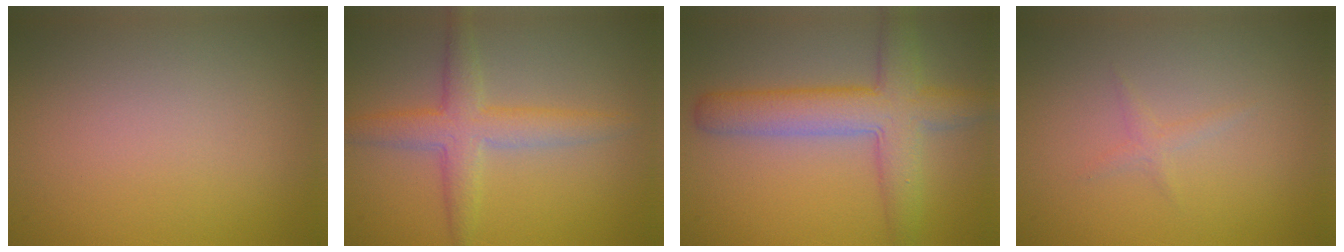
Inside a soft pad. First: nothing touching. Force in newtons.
{"total": 4.0, "press": 4.0, "slide": 0.1}
{"total": 6.4, "press": 6.4, "slide": 0.2}
{"total": 0.9, "press": 0.9, "slide": 0.0}